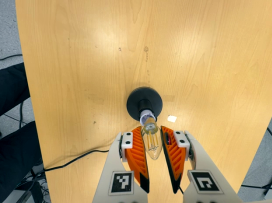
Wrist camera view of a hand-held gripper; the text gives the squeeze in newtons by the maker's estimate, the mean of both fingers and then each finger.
{"total": 12.5, "left": 13.8, "right": 11.2}